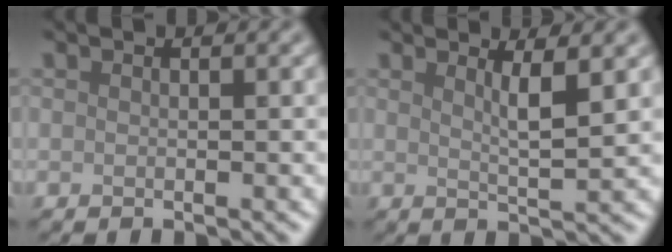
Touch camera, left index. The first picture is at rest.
{"total": 2.8, "force": [0.9, 0.5, 2.6], "torque": [-0.041, -0.008, 0.019]}